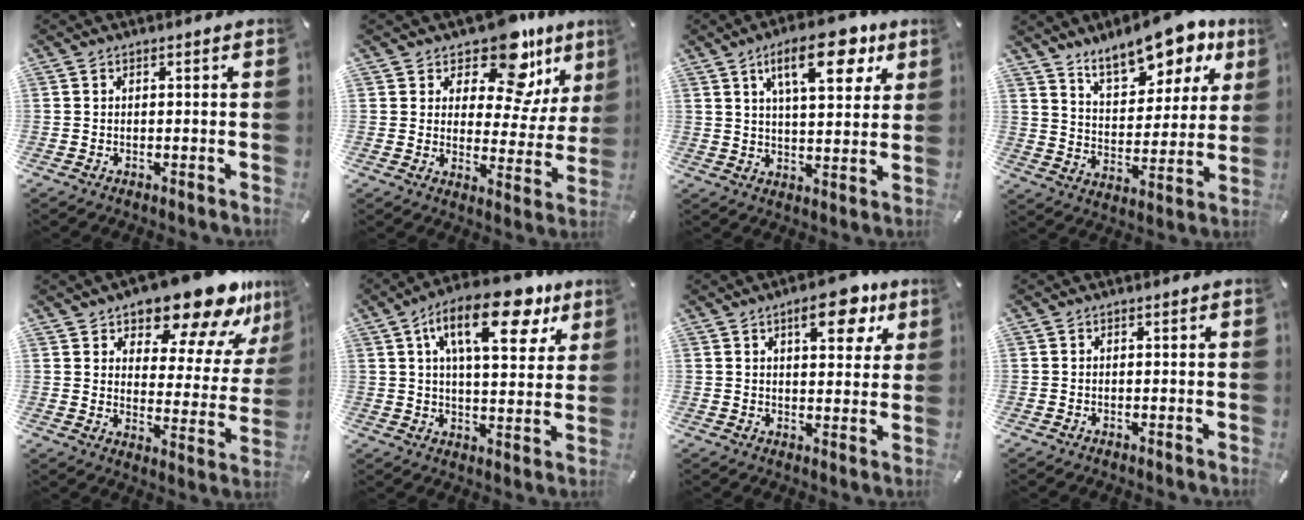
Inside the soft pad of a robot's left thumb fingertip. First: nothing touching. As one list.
[{"total": 13.7, "force": [10.0, 6.6, 6.8], "torque": [-0.103, -0.078, 0.173]}, {"total": 15.4, "force": [7.9, 6.6, 11.5], "torque": [-0.165, -0.020, 0.126]}, {"total": 14.0, "force": [11.3, 5.8, 5.9], "torque": [-0.098, -0.074, 0.198]}, {"total": 18.1, "force": [14.9, 6.5, 8.1], "torque": [-0.114, -0.115, 0.245]}, {"total": 19.2, "force": [9.8, 8.5, 14.2], "torque": [-0.213, -0.035, 0.152]}, {"total": 12.2, "force": [6.4, 5.2, 9.0], "torque": [-0.114, -0.021, 0.103]}, {"total": 0.0}]